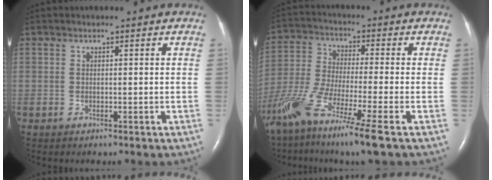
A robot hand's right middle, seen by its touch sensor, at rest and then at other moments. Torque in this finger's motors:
{"motor_torque": [1.19, -0.94, 0.25, 0.18]}